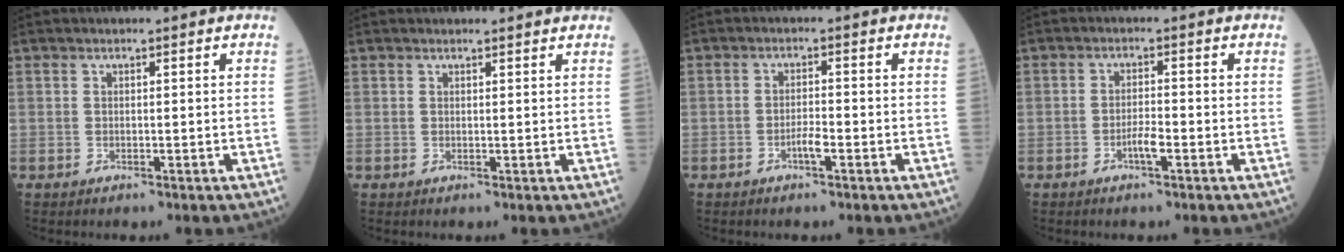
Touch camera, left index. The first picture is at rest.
{"total": 1.7, "force": [1.7, 0.1, 0.0], "torque": [-0.011, -0.003, 0.014]}
{"total": 2.3, "force": [-1.2, 0.3, 1.9], "torque": [-0.035, 0.001, -0.024]}
{"total": 2.6, "force": [-1.3, 0.4, 2.2], "torque": [-0.042, 0.001, -0.026]}